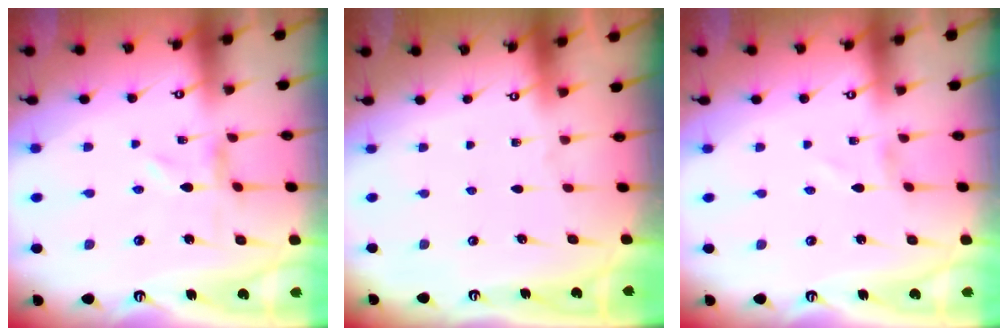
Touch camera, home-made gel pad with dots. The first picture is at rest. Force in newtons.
{"total": 0.0}
{"total": 1.5, "press": 1.5, "slide": 0.1}